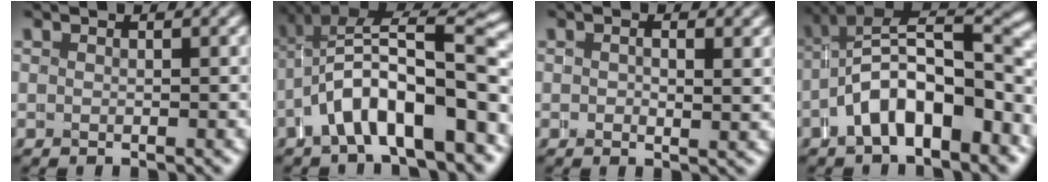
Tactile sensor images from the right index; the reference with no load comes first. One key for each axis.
{"total": 8.0, "fx": -1.2, "fy": 4.0, "fz": 6.8, "tx": -0.115, "ty": 0.000, "tz": -0.019}
{"total": 1.1, "fx": 0.4, "fy": -0.1, "fz": 1.0, "tx": -0.018, "ty": 0.001, "tz": 0.008}
{"total": 8.0, "fx": -1.5, "fy": 4.4, "fz": 6.6, "tx": -0.095, "ty": 0.005, "tz": -0.025}